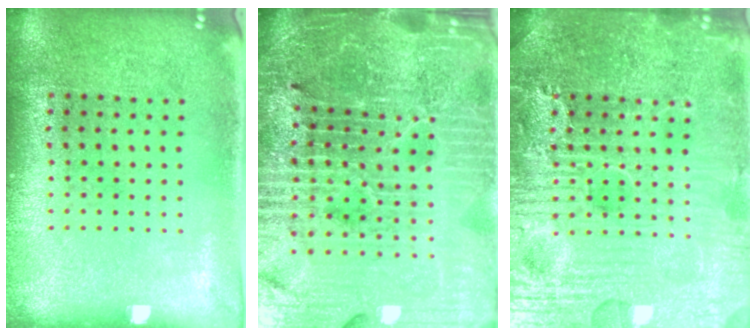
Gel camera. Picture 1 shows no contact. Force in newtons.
{"total": 6.2, "press": 5.6, "slide": 2.7}
{"total": 7.9, "press": 7.9, "slide": 0.9}